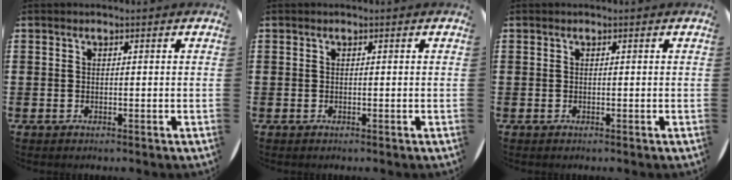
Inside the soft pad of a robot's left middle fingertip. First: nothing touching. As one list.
[{"total": 0.0}, {"total": 0.0}]